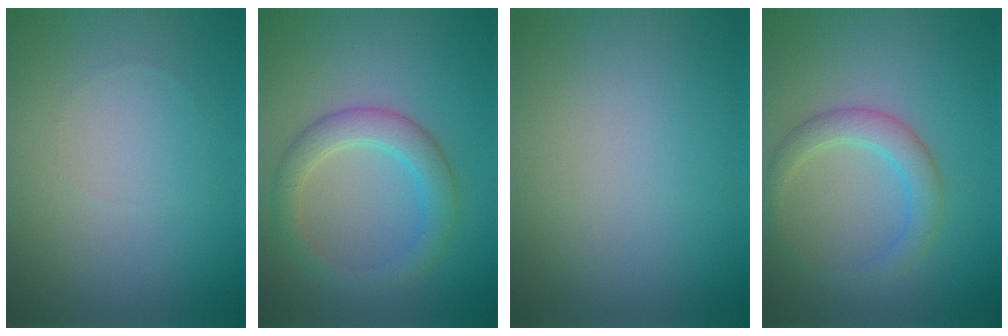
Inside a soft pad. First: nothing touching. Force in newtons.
{"total": 3.7, "press": 3.7, "slide": 0.2}
{"total": 0.0}
{"total": 3.0, "press": 3.0, "slide": 0.1}